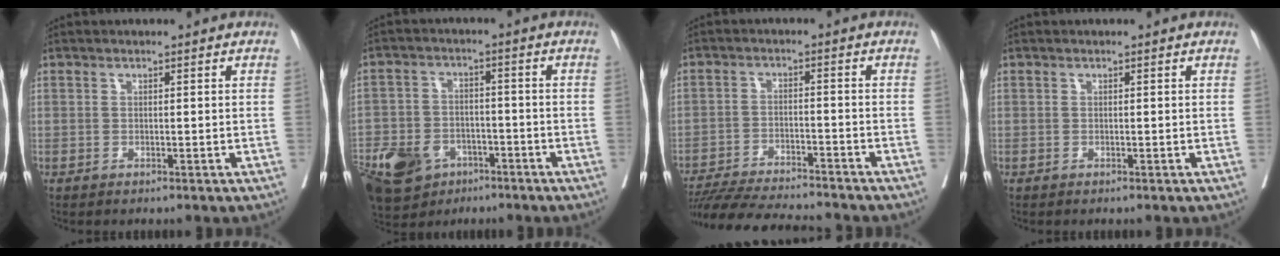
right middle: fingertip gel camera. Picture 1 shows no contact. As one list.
[{"total": 16.5, "force": [-9.2, 10.9, 8.2], "torque": [-0.207, -0.007, -0.148]}, {"total": 14.7, "force": [-13.5, 1.3, 5.5], "torque": [-0.092, -0.016, -0.208]}, {"total": 0.0}]